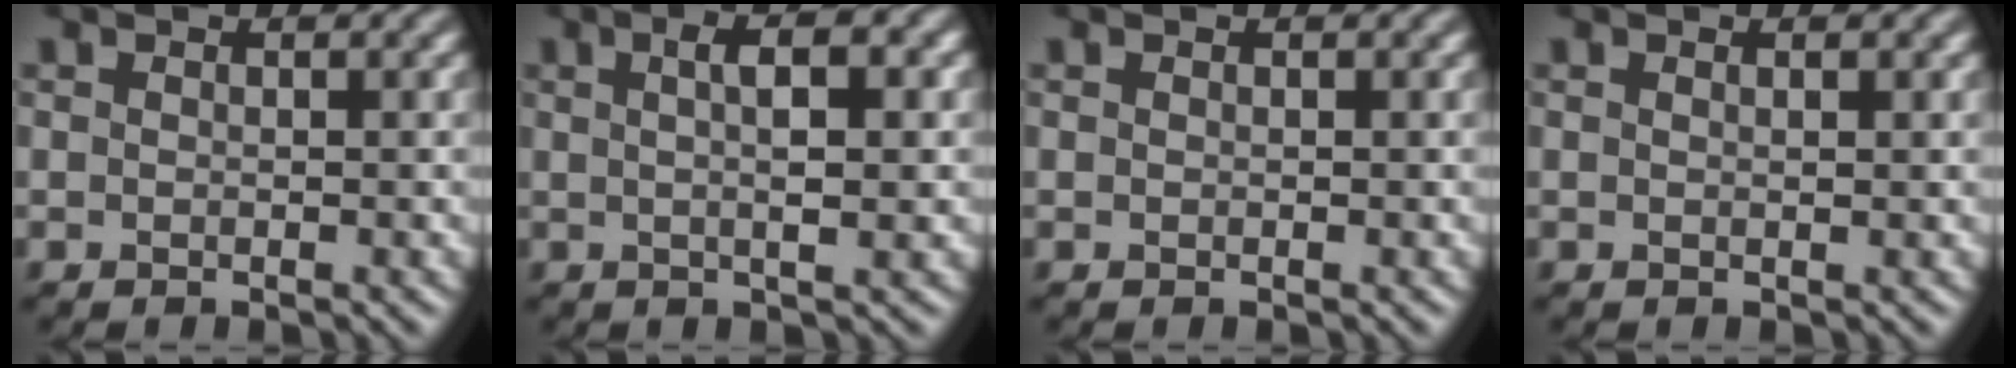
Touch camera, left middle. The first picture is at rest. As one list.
[{"total": 4.2, "force": [0.8, 0.9, 4.0], "torque": [-0.057, 0.006, 0.011]}, {"total": 0.0}, {"total": 1.1, "force": [0.5, 0.3, 0.9], "torque": [-0.007, 0.001, 0.002]}]